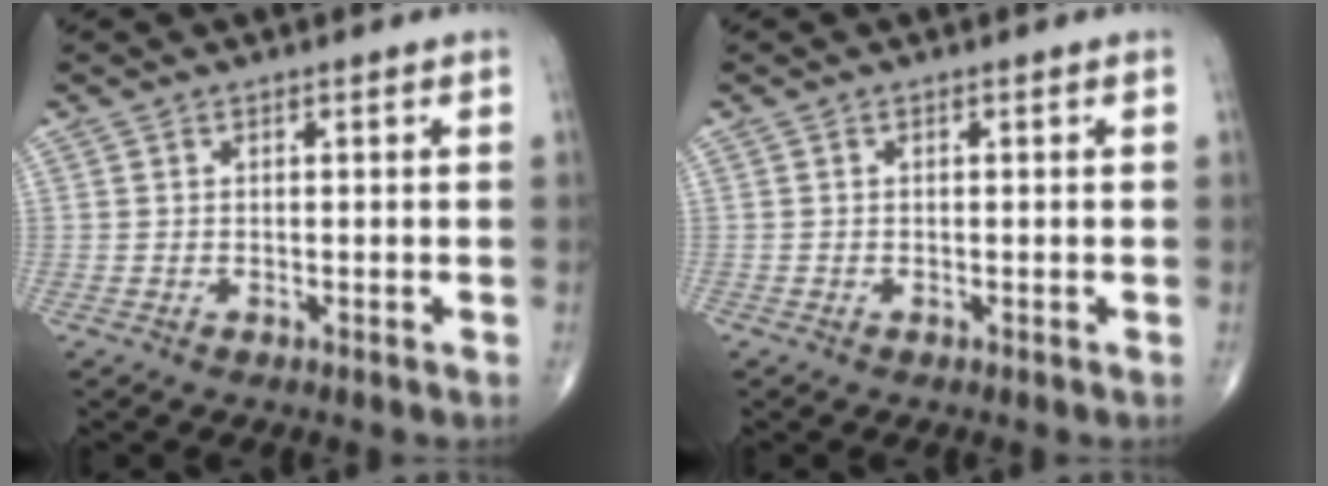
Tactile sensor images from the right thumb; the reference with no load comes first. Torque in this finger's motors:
{"motor_torque": [0.07, -0.20, -0.15, -0.06, 0.01]}